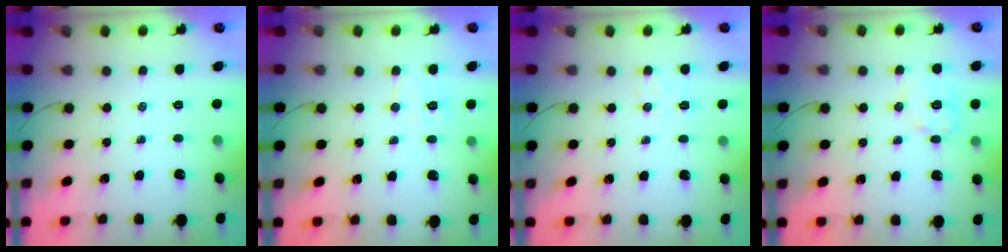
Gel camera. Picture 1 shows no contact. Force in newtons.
{"total": 5.5, "press": 5.4, "slide": 0.8}
{"total": 4.1, "press": 4.0, "slide": 0.8}
{"total": 8.4, "press": 8.4, "slide": 0.4}